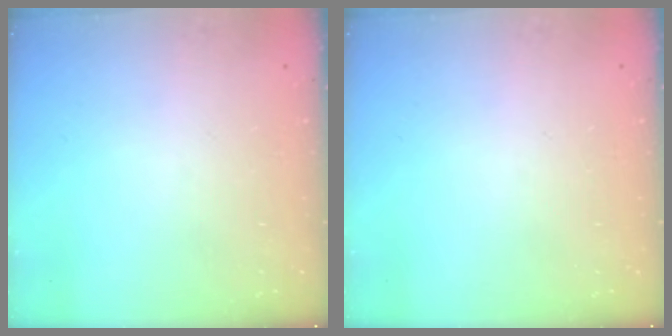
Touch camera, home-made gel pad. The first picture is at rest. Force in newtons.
{"total": 0.0}